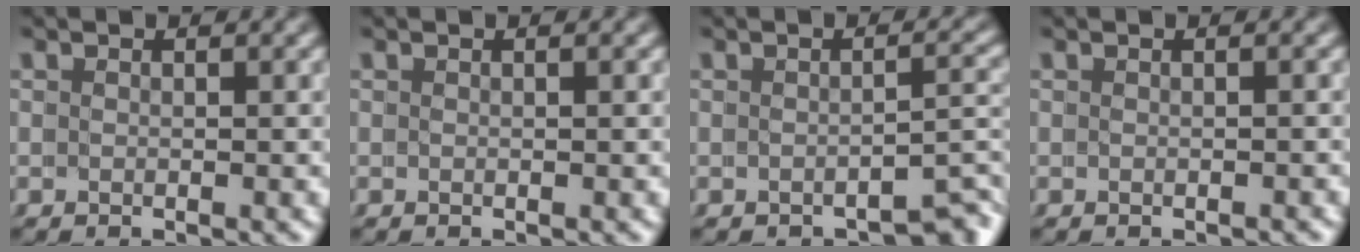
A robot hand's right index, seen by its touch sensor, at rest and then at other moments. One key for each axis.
{"total": 0.6, "fx": 0.1, "fy": -0.5, "fz": 0.0, "tx": 0.003, "ty": 0.001, "tz": 0.004}
{"total": 2.2, "fx": -1.9, "fy": -0.2, "fz": 1.2, "tx": -0.005, "ty": 0.003, "tz": -0.029}
{"total": 0.6, "fx": -0.3, "fy": -0.5, "fz": 0.0, "tx": 0.004, "ty": 0.002, "tz": -0.004}